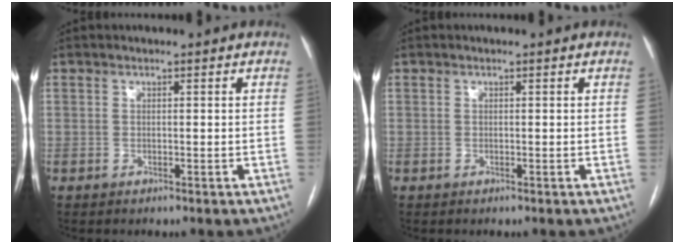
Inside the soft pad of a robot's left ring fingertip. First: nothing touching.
{"total": 0.0}